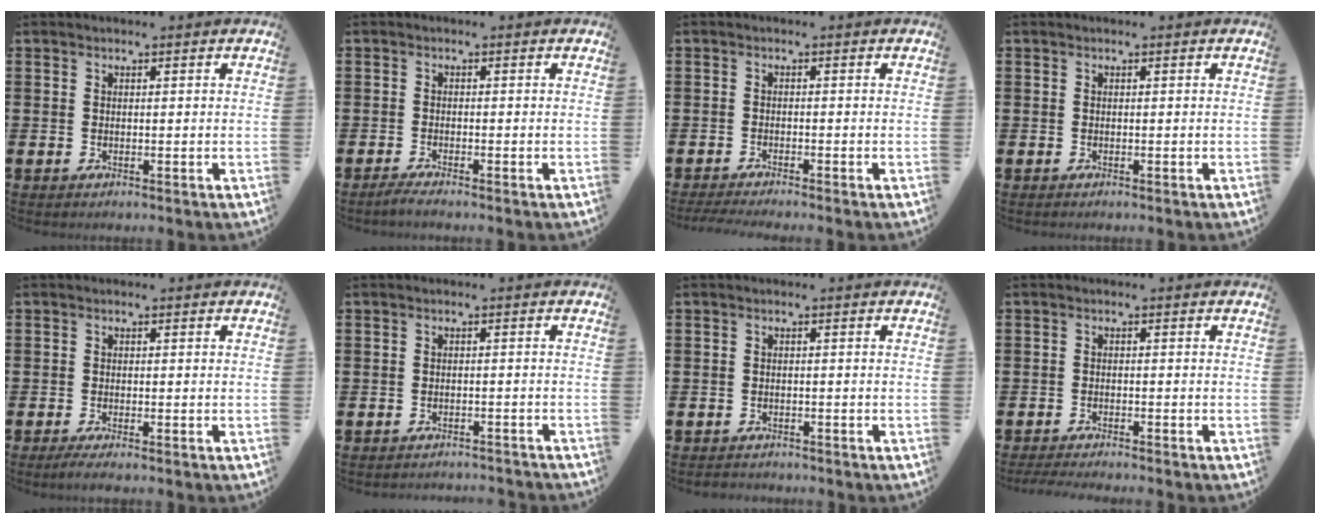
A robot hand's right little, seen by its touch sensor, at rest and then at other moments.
{"total": 1.1, "force": [-0.8, 0.0, 0.8], "torque": [-0.012, -0.003, -0.015]}
{"total": 1.3, "force": [-1.2, -0.1, 0.5], "torque": [-0.007, 0.000, -0.023]}
{"total": 0.0}
{"total": 1.1, "force": [-0.6, 0.1, 0.9], "torque": [-0.014, -0.003, -0.012]}
{"total": 1.2, "force": [-1.1, -0.1, -0.1], "torque": [-0.001, 0.003, -0.024]}
{"total": 0.6, "force": [-0.6, 0.1, -0.1], "torque": [0.000, 0.000, -0.013]}
{"total": 1.4, "force": [-1.4, -0.1, 0.4], "torque": [-0.006, 0.001, -0.027]}